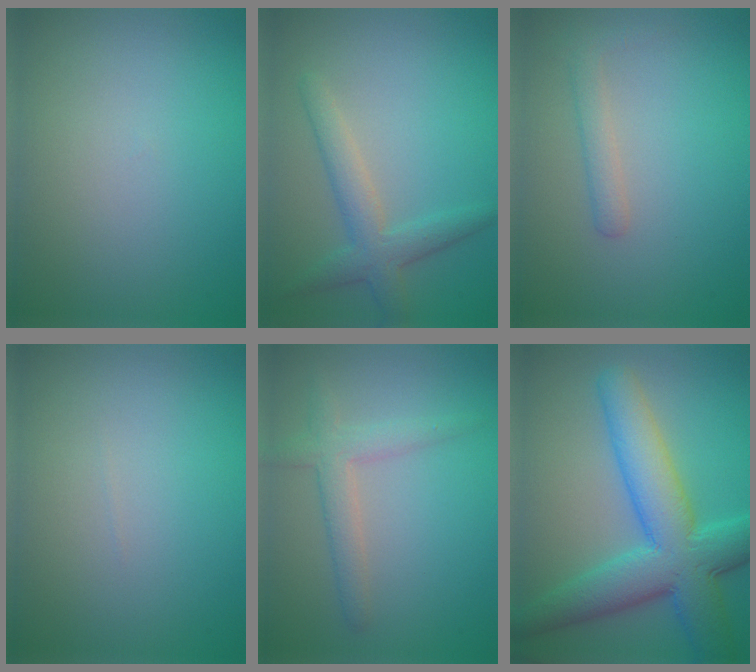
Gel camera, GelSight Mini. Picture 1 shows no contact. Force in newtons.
{"total": 3.3, "press": 3.3, "slide": 0.0}
{"total": 1.6, "press": 1.6, "slide": 0.1}
{"total": 0.0}
{"total": 2.6, "press": 2.6, "slide": 0.1}
{"total": 9.1, "press": 9.1, "slide": 0.3}